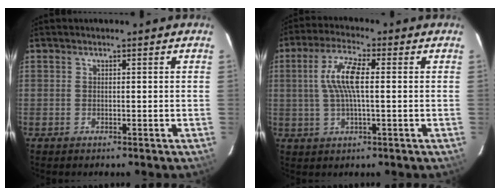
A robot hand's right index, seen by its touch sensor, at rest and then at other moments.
{"total": 8.4, "force": [0.8, 2.0, 8.2], "torque": [-0.161, 0.009, 0.017]}